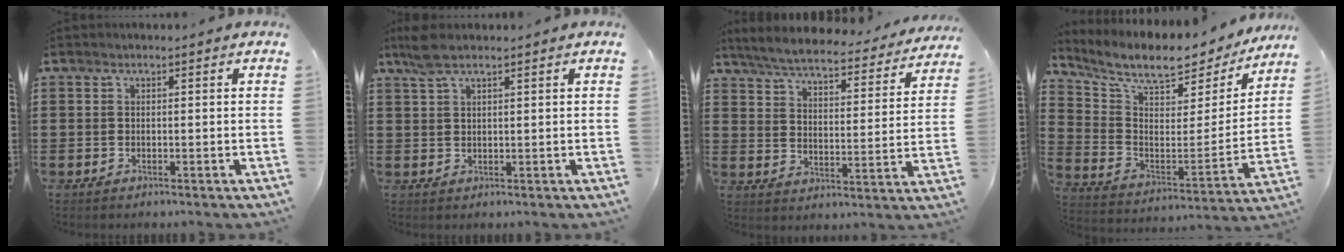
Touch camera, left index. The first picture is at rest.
{"total": 3.6, "force": [2.4, 0.9, 2.6], "torque": [-0.056, 0.003, 0.044]}
{"total": 5.9, "force": [5.7, 0.3, 1.7], "torque": [-0.061, -0.038, 0.095]}
{"total": 8.8, "force": [7.4, 2.2, 4.2], "torque": [-0.102, -0.058, 0.121]}